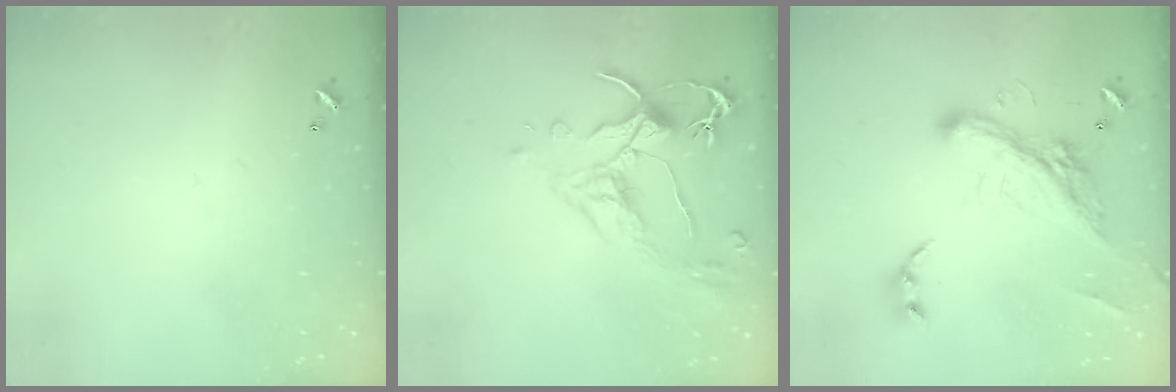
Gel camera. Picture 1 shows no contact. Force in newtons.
{"total": 2.6, "press": 2.2, "slide": 1.3}
{"total": 8.3, "press": 8.0, "slide": 1.9}